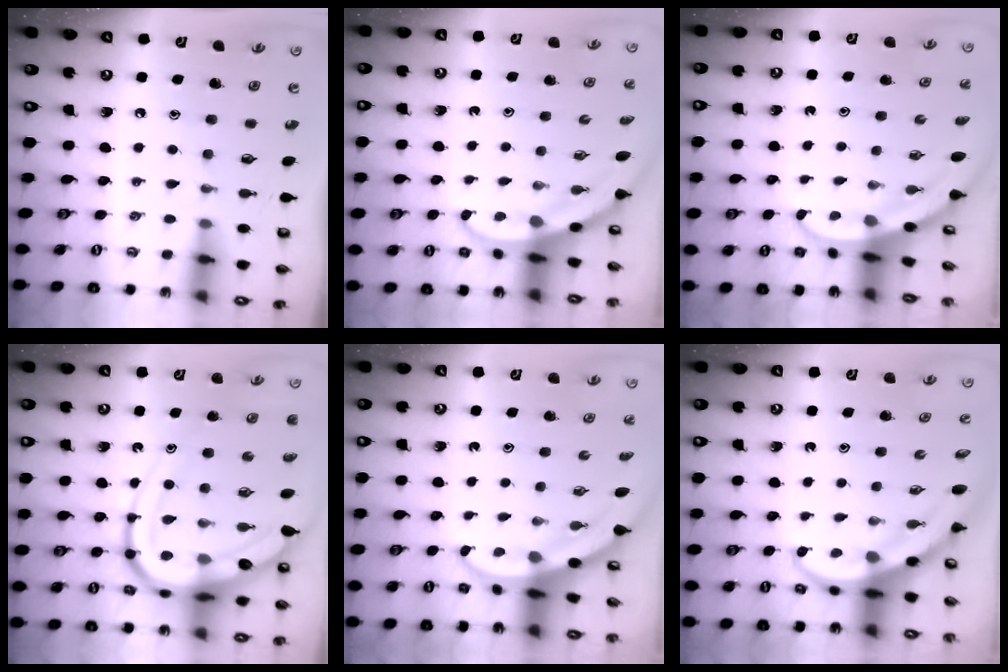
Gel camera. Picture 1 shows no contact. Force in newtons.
{"total": 3.0, "press": 3.0, "slide": 0.1}
{"total": 3.5, "press": 3.5, "slide": 0.1}
{"total": 18.6, "press": 18.5, "slide": 1.9}
{"total": 3.2, "press": 3.2, "slide": 0.1}
{"total": 4.0, "press": 3.9, "slide": 0.7}